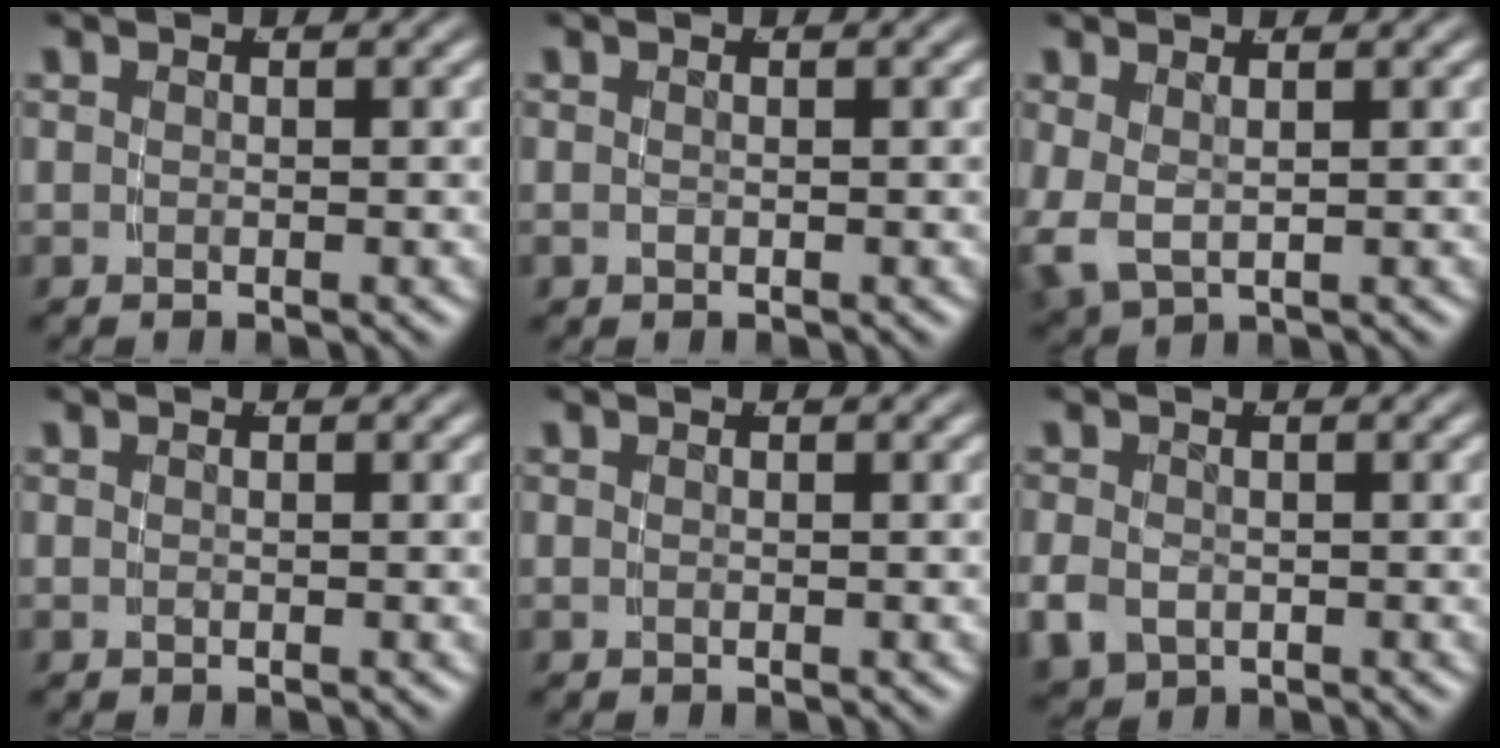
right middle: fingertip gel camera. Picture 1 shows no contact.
{"total": 0.0}
{"total": 2.8, "force": [0.5, 2.1, 1.8], "torque": [-0.058, -0.015, 0.024]}
{"total": 0.0}
{"total": 0.0}
{"total": 2.8, "force": [-0.9, 2.2, 1.4], "torque": [-0.048, -0.019, -0.004]}